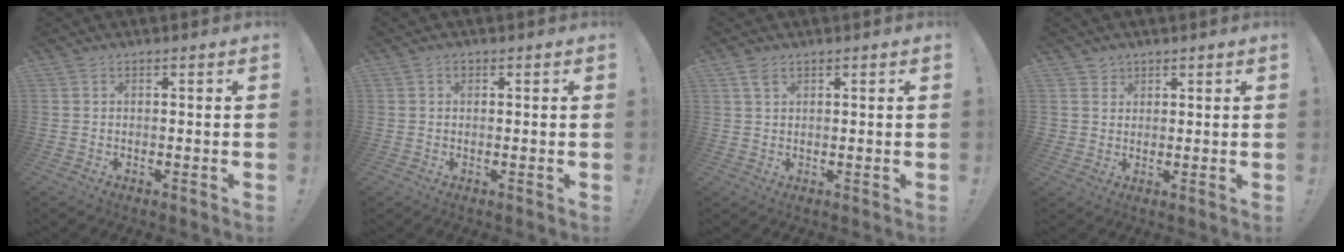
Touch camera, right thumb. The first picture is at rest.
{"total": 0.9, "force": [0.2, 0.8, 0.4], "torque": [-0.007, 0.003, 0.004]}
{"total": 2.6, "force": [1.7, 1.1, 1.6], "torque": [-0.024, -0.005, 0.029]}
{"total": 3.3, "force": [1.9, 2.7, 0.0], "torque": [-0.005, -0.011, 0.036]}